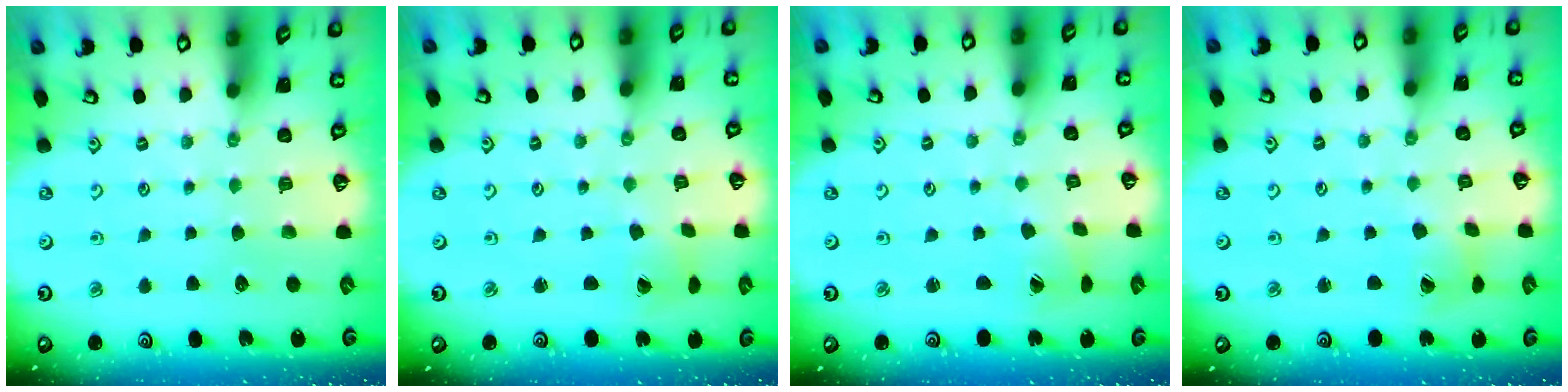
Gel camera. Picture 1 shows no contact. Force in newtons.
{"total": 2.0, "press": 2.0, "slide": 0.3}
{"total": 2.2, "press": 2.2, "slide": 0.1}
{"total": 3.2, "press": 3.2, "slide": 0.4}